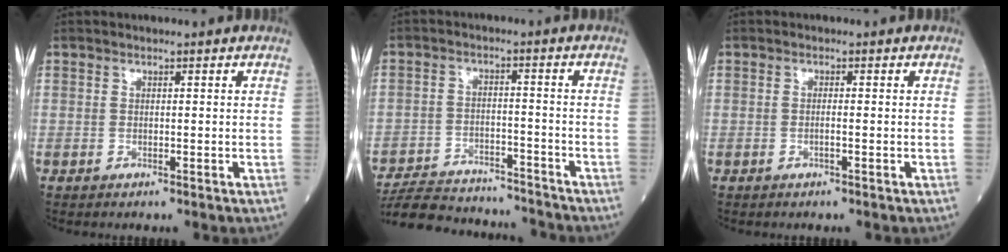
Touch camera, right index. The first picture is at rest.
{"total": 15.3, "force": [-14.6, 3.3, 3.5], "torque": [-0.069, 0.011, -0.216]}
{"total": 0.8, "force": [-0.4, -0.1, 0.8], "torque": [-0.014, 0.002, -0.007]}